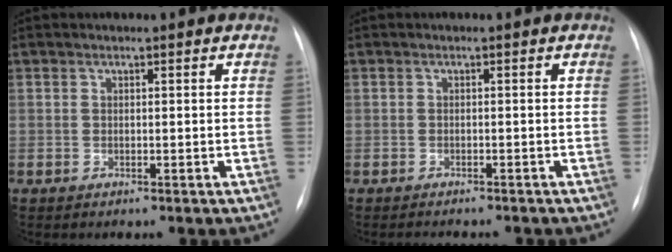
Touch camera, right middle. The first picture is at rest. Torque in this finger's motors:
{"motor_torque": [0.01, -0.01, -0.01, 0.01]}